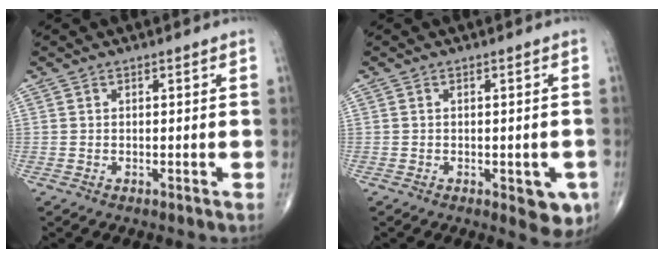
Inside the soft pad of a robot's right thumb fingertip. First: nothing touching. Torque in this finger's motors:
{"motor_torque": [0.74, 0.82, 0.02, -0.11, 0.14]}